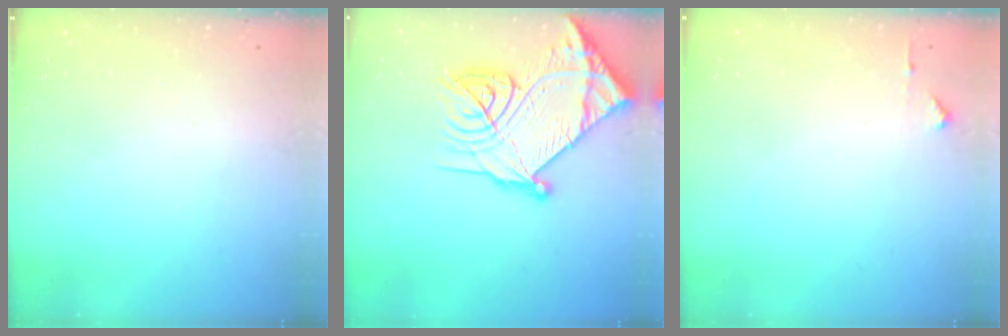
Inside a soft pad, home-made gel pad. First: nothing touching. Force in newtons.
{"total": 30.3, "press": 30.1, "slide": 3.2}
{"total": 5.1, "press": 5.0, "slide": 0.8}